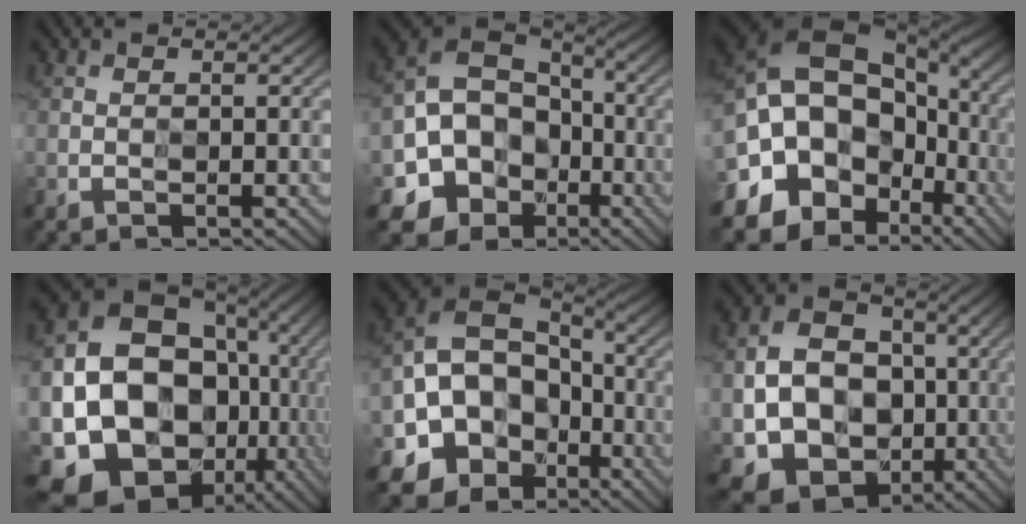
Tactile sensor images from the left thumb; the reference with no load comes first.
{"total": 11.9, "force": [-3.5, 10.3, 4.9], "torque": [-0.114, -0.024, -0.083]}
{"total": 20.0, "force": [-3.7, 17.1, 9.7], "torque": [-0.166, 0.009, -0.095]}
{"total": 19.4, "force": [-4.4, 15.9, 10.2], "torque": [-0.222, -0.046, -0.059]}
{"total": 14.0, "force": [-3.5, 12.1, 6.1], "torque": [-0.128, -0.017, -0.076]}
{"total": 11.6, "force": [-1.7, 9.7, 6.1], "torque": [-0.129, -0.014, -0.030]}